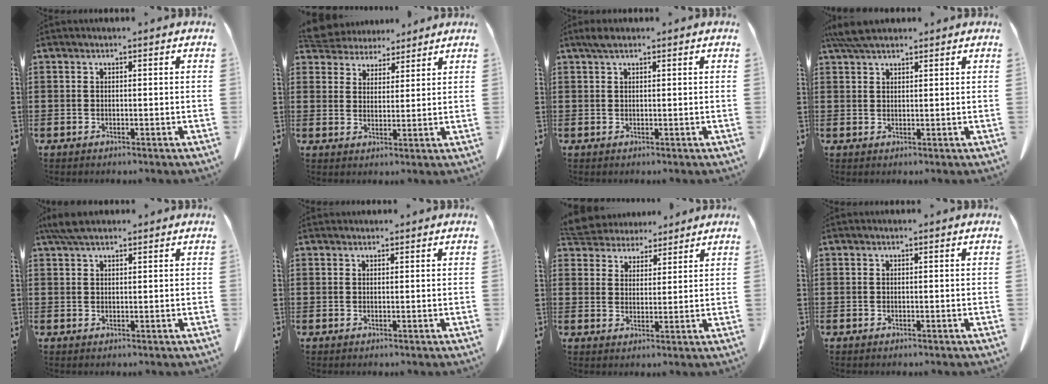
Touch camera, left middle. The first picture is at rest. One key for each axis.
{"total": 5.0, "fx": 4.8, "fy": 1.7, "fz": -0.1, "tx": -0.022, "ty": -0.019, "tz": 0.088}
{"total": 1.6, "fx": 1.0, "fy": 0.6, "fz": 1.2, "tx": -0.025, "ty": 0.005, "tz": 0.017}
{"total": 4.4, "fx": 3.5, "fy": 1.1, "fz": 2.4, "tx": -0.056, "ty": 0.000, "tz": 0.066}
{"total": 3.7, "fx": 2.7, "fy": 1.1, "fz": 2.2, "tx": -0.051, "ty": 0.004, "tz": 0.052}
{"total": 0.7, "fx": 0.6, "fy": 0.3, "fz": 0.0, "tx": -0.002, "ty": 0.001, "tz": 0.013}
{"total": 5.1, "fx": 4.8, "fy": 1.7, "fz": 0.0, "tx": -0.025, "ty": -0.020, "tz": 0.088}
{"total": 0.0}